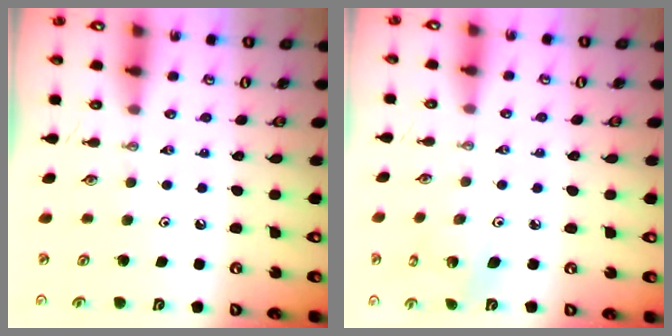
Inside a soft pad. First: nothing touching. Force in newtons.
{"total": 2.8, "press": 2.8, "slide": 0.2}